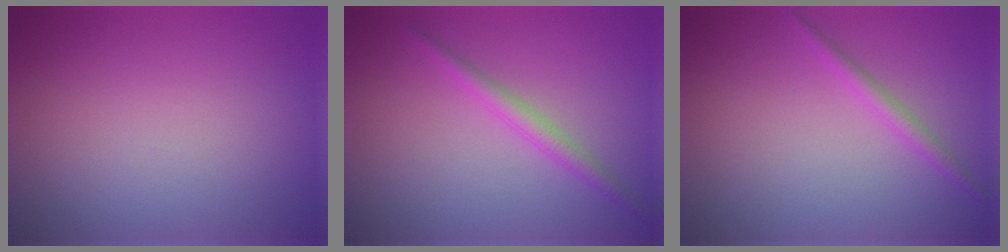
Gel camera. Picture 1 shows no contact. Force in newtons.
{"total": 2.0, "press": 2.0, "slide": 0.0}
{"total": 1.4, "press": 1.4, "slide": 0.0}